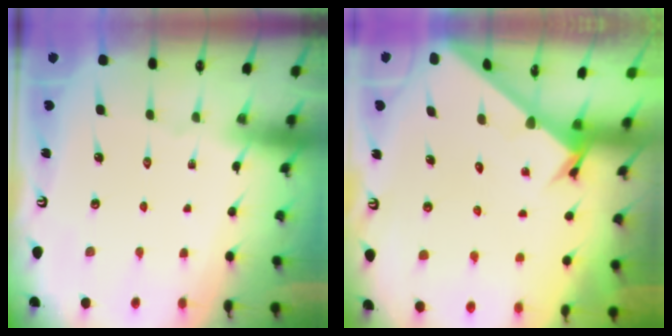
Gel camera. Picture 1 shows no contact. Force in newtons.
{"total": 2.2, "press": 2.2, "slide": 0.1}